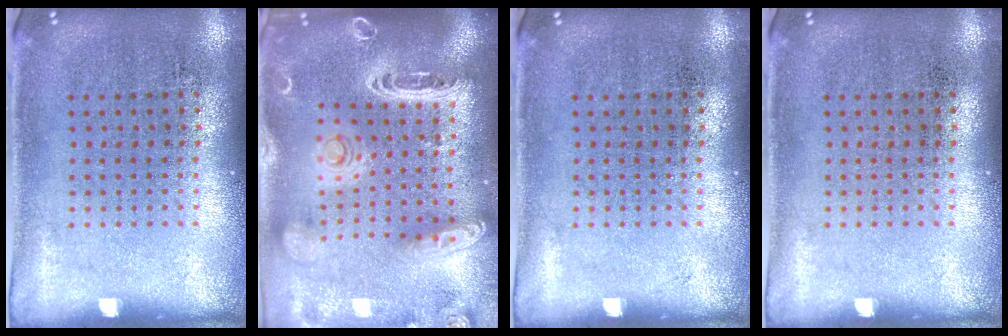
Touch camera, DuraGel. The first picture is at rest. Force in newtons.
{"total": 3.3, "press": 2.7, "slide": 1.9}
{"total": 0.0}
{"total": 0.0}